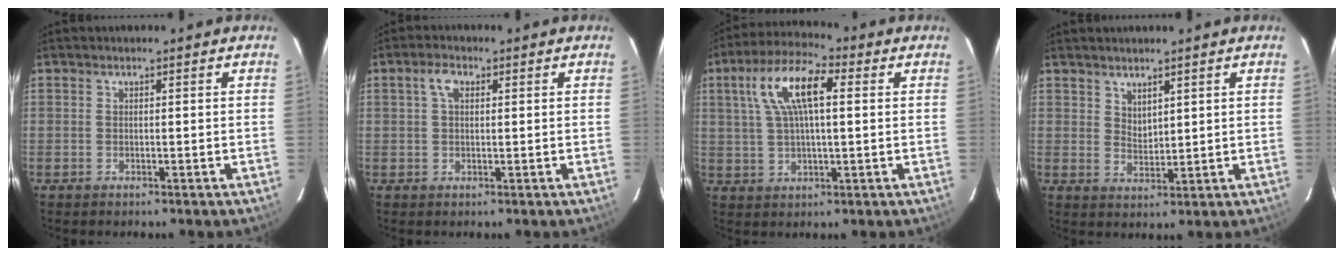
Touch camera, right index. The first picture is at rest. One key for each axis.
{"total": 2.9, "fx": 0.9, "fy": 1.7, "fz": 2.2, "tx": -0.043, "ty": 0.010, "tz": 0.017}
{"total": 11.9, "fx": 3.5, "fy": 4.3, "fz": 10.5, "tx": -0.203, "ty": 0.028, "tz": 0.061}
{"total": 3.1, "fx": 2.5, "fy": 1.4, "fz": 1.2, "tx": -0.017, "ty": 0.000, "tz": 0.048}